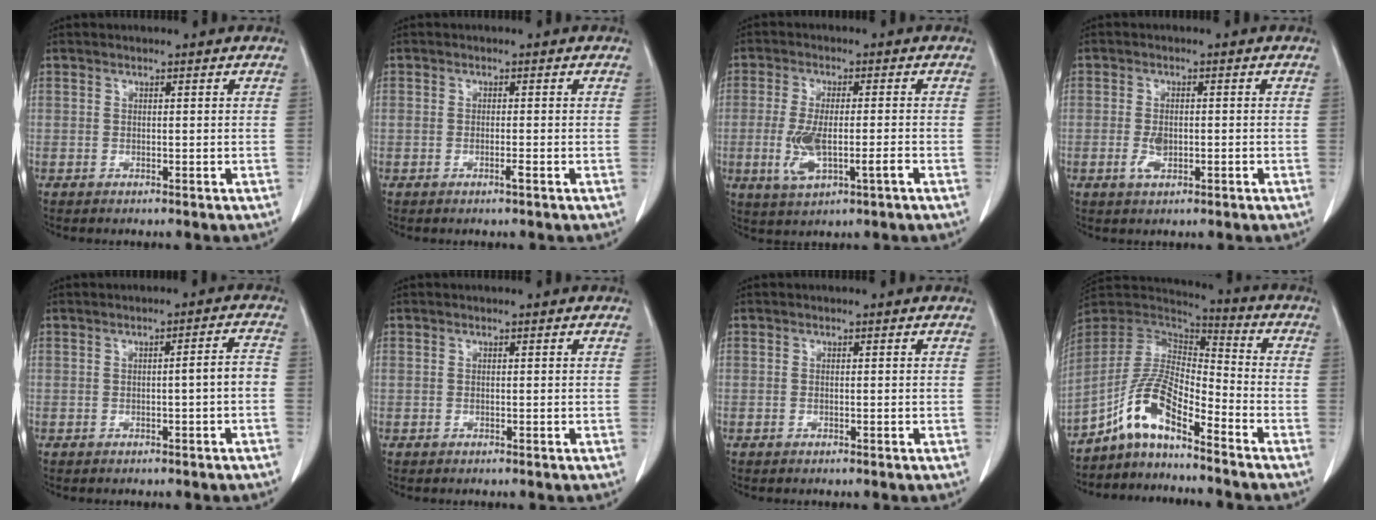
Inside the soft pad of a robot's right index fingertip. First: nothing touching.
{"total": 1.1, "force": [-0.5, 0.1, 1.0], "torque": [-0.018, 0.001, -0.007]}
{"total": 7.3, "force": [-2.0, 1.9, 6.8], "torque": [-0.140, -0.003, -0.028]}
{"total": 2.7, "force": [-0.6, 1.3, 2.3], "torque": [-0.046, 0.002, -0.007]}
{"total": 2.8, "force": [-0.9, 0.1, 2.7], "torque": [-0.034, 0.007, -0.014]}
{"total": 0.0}
{"total": 0.0}
{"total": 10.3, "force": [-7.1, 2.3, 7.2], "torque": [-0.158, 0.019, -0.135]}